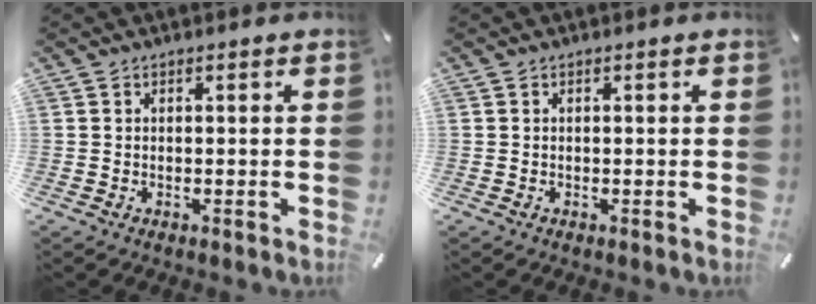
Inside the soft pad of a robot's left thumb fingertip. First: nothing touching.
{"total": 0.0}